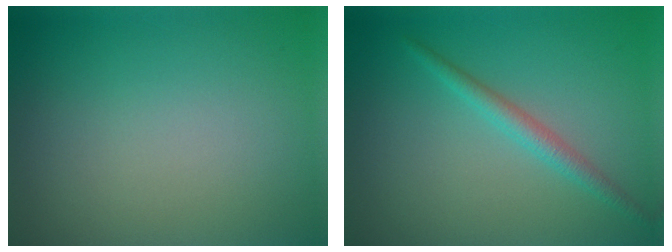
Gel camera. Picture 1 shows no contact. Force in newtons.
{"total": 2.0, "press": 2.0, "slide": 0.0}